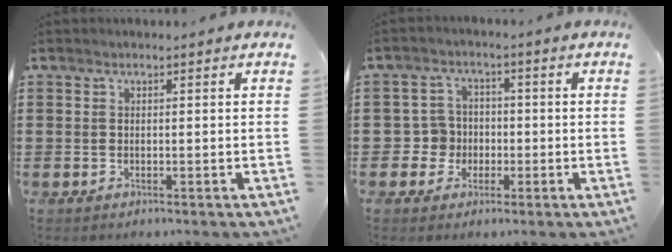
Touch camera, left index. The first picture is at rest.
{"total": 4.4, "force": [-0.9, 4.2, 0.8], "torque": [-0.032, 0.010, -0.019]}